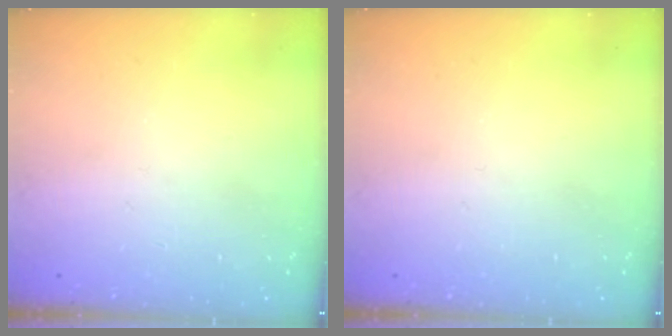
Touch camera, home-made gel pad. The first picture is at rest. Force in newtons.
{"total": 0.0}